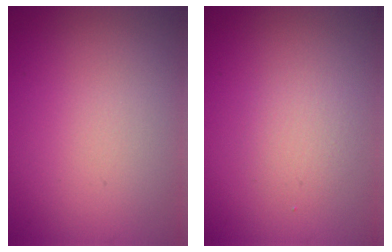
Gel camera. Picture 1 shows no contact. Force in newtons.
{"total": 1.6, "press": 1.6, "slide": 0.1}